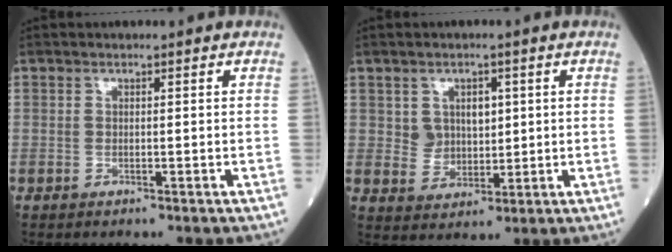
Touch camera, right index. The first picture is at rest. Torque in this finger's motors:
{"motor_torque": [0.04, 0.05, 0.05, 0.04]}